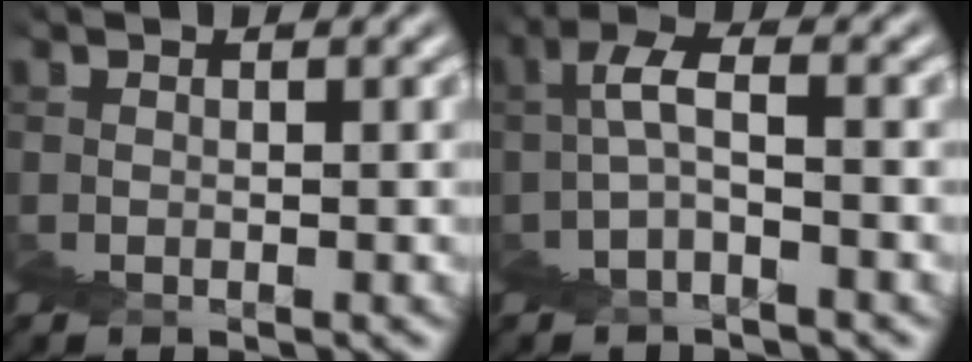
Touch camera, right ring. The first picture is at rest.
{"total": 6.5, "force": [2.2, 4.9, 3.7], "torque": [-0.060, 0.022, 0.015]}